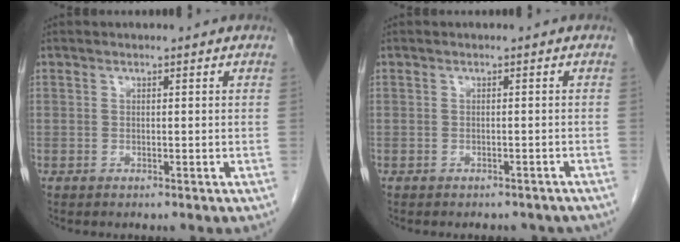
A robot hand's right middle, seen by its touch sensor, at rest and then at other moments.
{"total": 5.6, "force": [-4.9, 2.1, 1.6], "torque": [-0.019, 0.004, -0.049]}